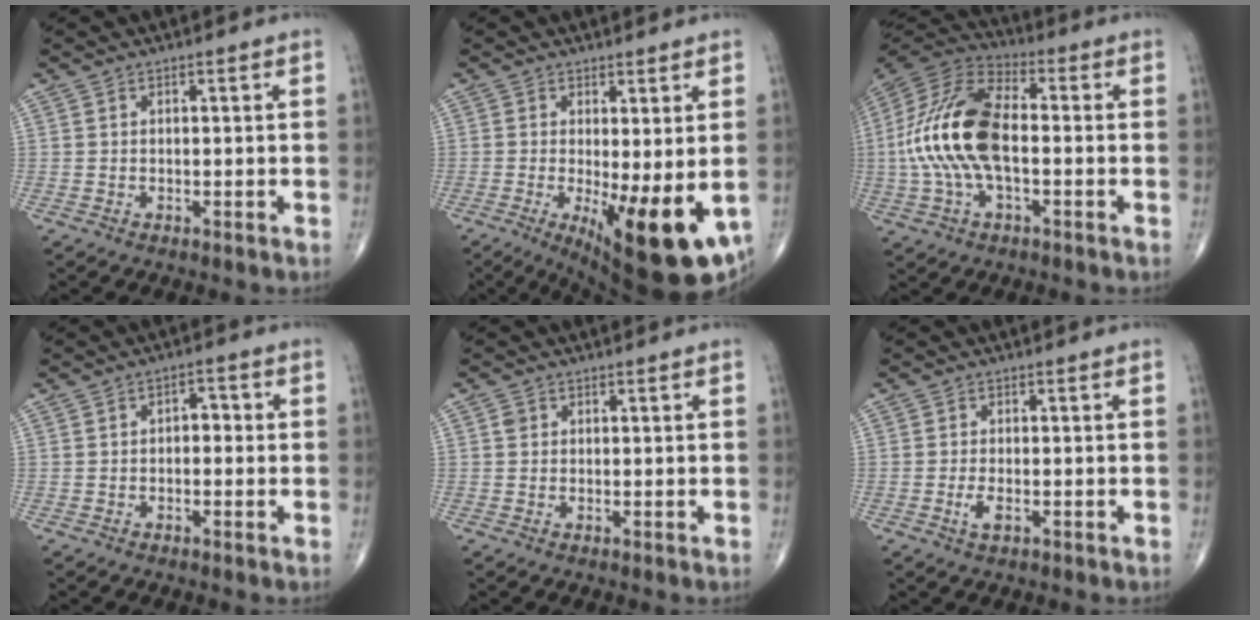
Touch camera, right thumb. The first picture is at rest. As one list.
[{"total": 14.9, "force": [-3.3, 4.7, 13.7], "torque": [-0.172, -0.028, -0.030]}, {"total": 18.7, "force": [-1.1, 9.5, 16.1], "torque": [-0.339, 0.030, -0.024]}, {"total": 2.9, "force": [-0.1, 1.8, 2.2], "torque": [-0.016, 0.012, -0.009]}, {"total": 1.1, "force": [0.3, 1.0, 0.4], "torque": [-0.001, 0.001, 0.003]}, {"total": 2.3, "force": [-0.9, 1.0, 1.9], "torque": [-0.042, -0.001, -0.017]}]